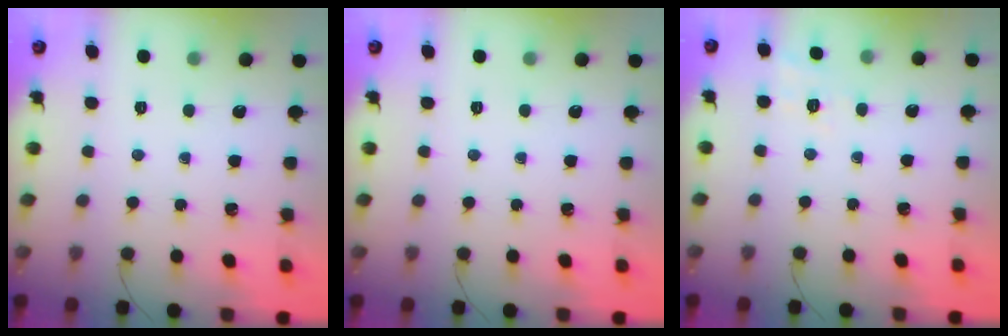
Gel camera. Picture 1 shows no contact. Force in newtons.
{"total": 0.0}
{"total": 2.9, "press": 1.7, "slide": 2.3}